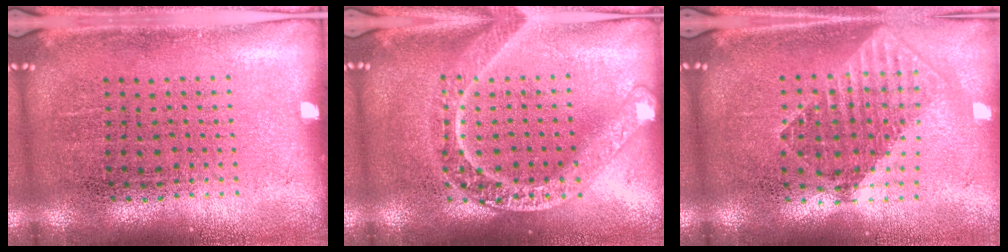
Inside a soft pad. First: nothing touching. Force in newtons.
{"total": 3.3, "press": 3.2, "slide": 0.4}
{"total": 1.8, "press": 1.5, "slide": 1.0}